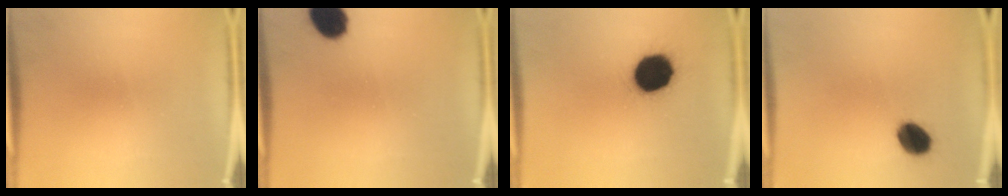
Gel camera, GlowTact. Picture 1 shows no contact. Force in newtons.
{"total": 8.9}
{"total": 16.7}
{"total": 7.1}